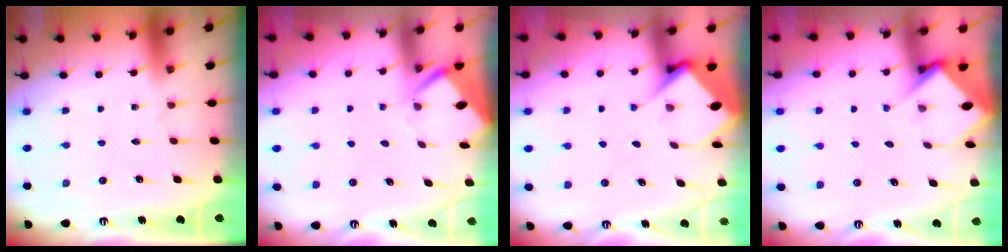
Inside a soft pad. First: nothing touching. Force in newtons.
{"total": 3.7, "press": 3.7, "slide": 0.3}
{"total": 5.2, "press": 5.2, "slide": 0.6}
{"total": 3.5, "press": 3.5, "slide": 0.3}